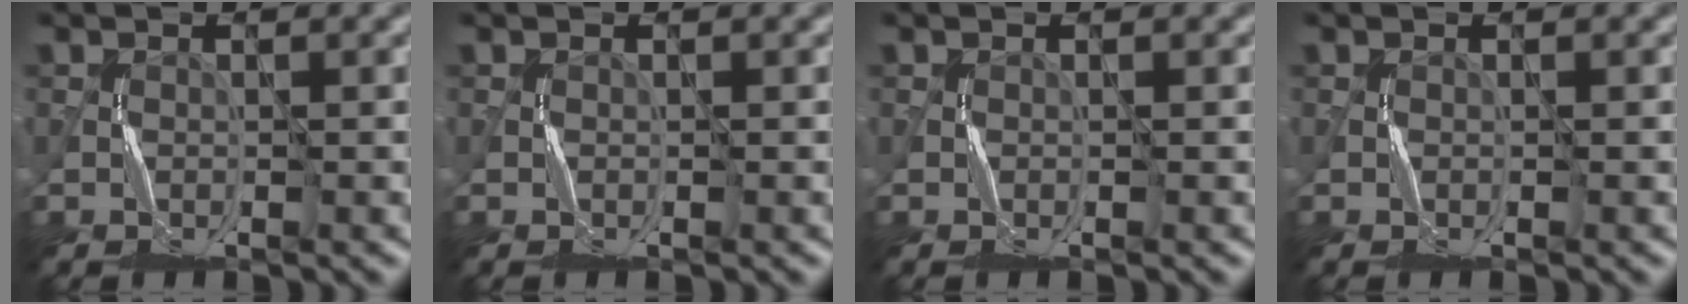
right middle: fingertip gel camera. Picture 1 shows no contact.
{"total": 0.0}
{"total": 0.0}
{"total": 0.0}